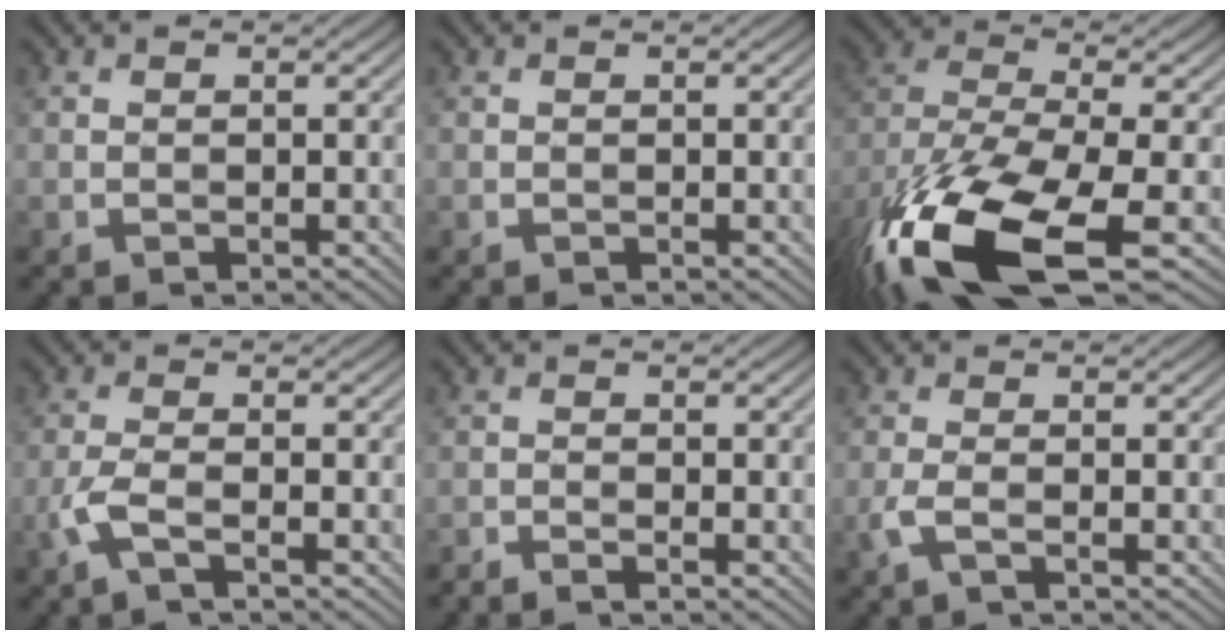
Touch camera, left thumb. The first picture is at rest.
{"total": 0.0}
{"total": 17.6, "force": [-9.3, 6.8, 13.3], "torque": [-0.321, -0.049, -0.156]}
{"total": 3.1, "force": [-1.6, 0.5, 2.6], "torque": [-0.062, 0.004, -0.046]}
{"total": 1.5, "force": [-1.2, 0.1, 0.9], "torque": [-0.013, 0.000, -0.030]}
{"total": 2.1, "force": [-0.8, 0.3, 1.9], "torque": [-0.047, 0.004, -0.025]}